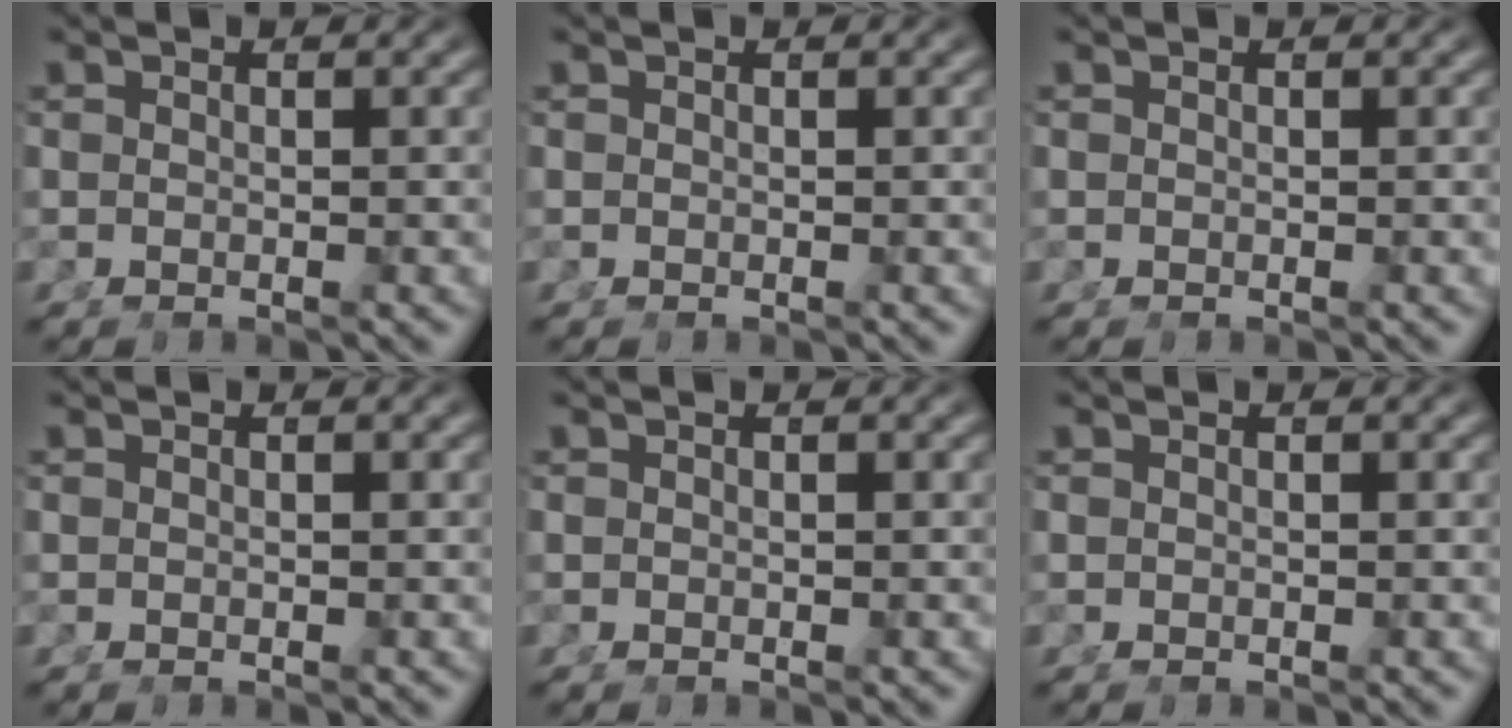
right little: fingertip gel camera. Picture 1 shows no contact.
{"total": 0.0}
{"total": 0.0}
{"total": 0.0}
{"total": 0.0}
{"total": 0.0}